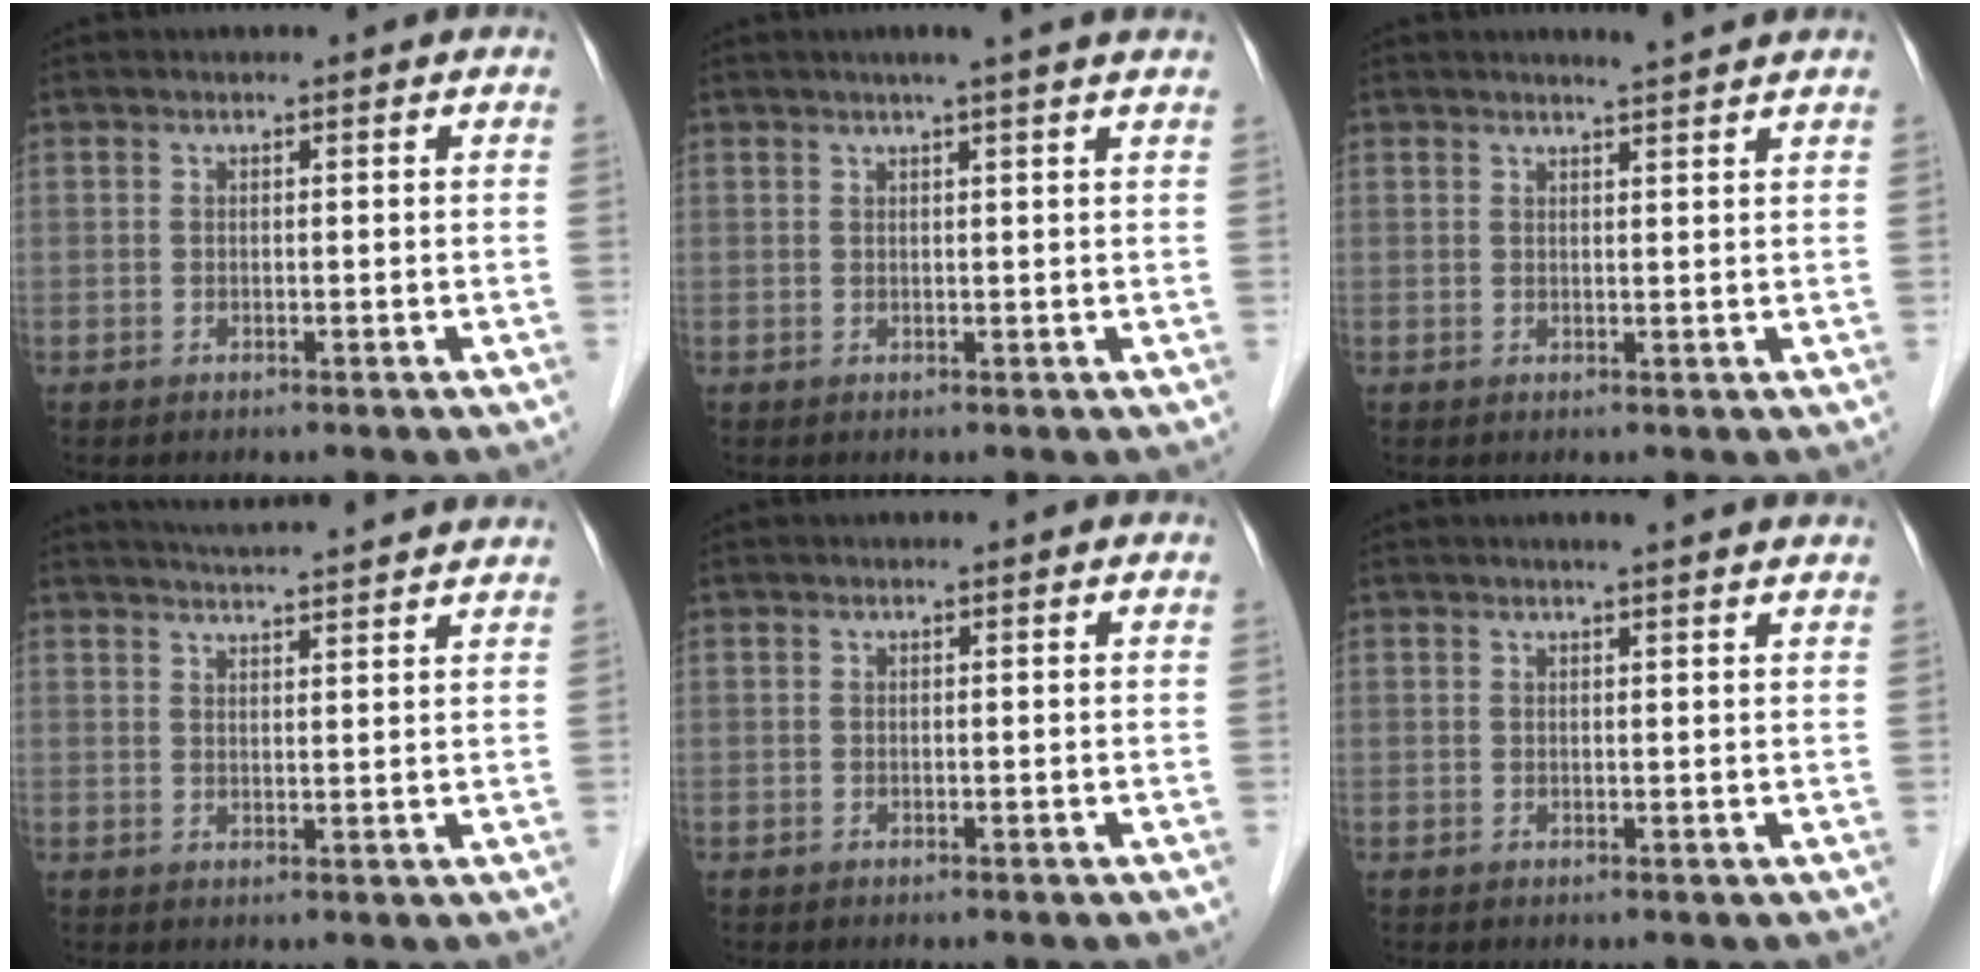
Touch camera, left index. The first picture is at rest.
{"total": 5.1, "force": [4.1, -0.7, 3.0], "torque": [-0.040, 0.017, 0.048]}
{"total": 2.8, "force": [2.5, -0.8, 0.8], "torque": [-0.013, -0.005, 0.034]}
{"total": 11.1, "force": [10.5, -0.2, 3.8], "torque": [-0.063, 0.022, 0.131]}
{"total": 0.0}
{"total": 4.7, "force": [4.2, -0.2, 2.2], "torque": [-0.029, 0.016, 0.043]}